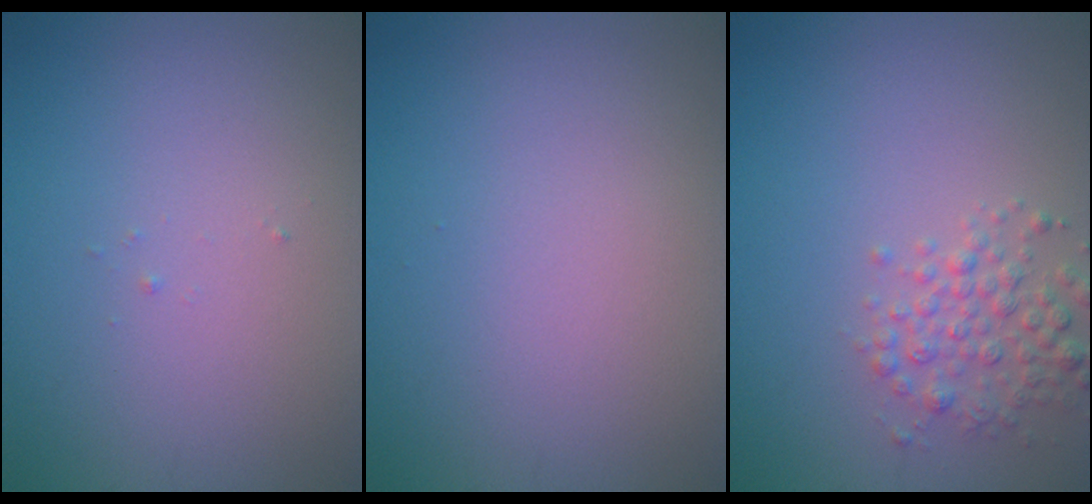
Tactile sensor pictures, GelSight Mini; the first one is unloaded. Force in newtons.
{"total": 0.0}
{"total": 2.7, "press": 2.7, "slide": 0.1}